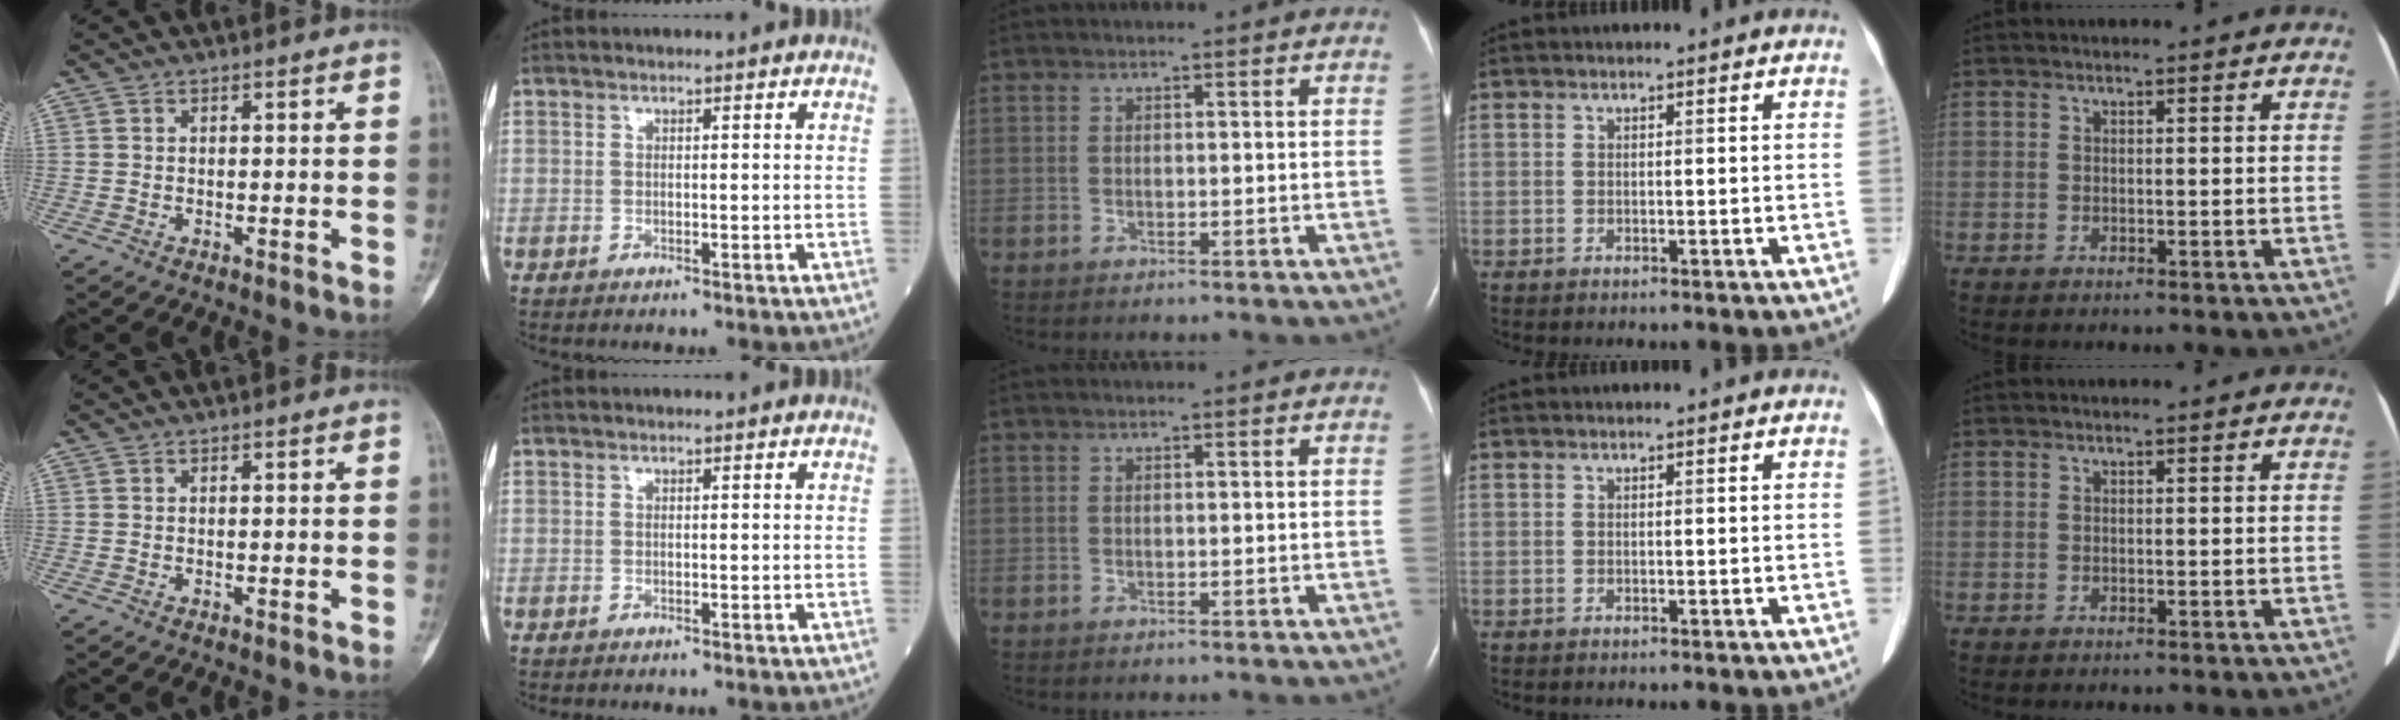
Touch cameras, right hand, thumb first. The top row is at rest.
{}